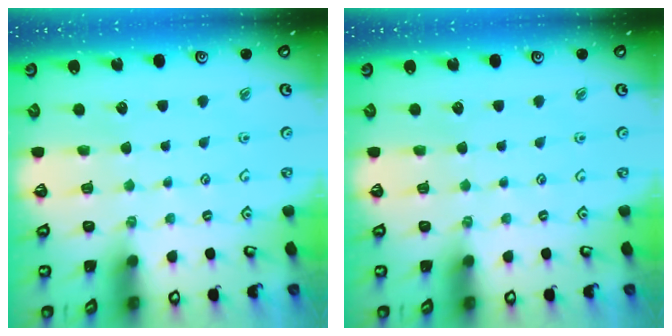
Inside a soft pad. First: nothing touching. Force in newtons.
{"total": 0.0}